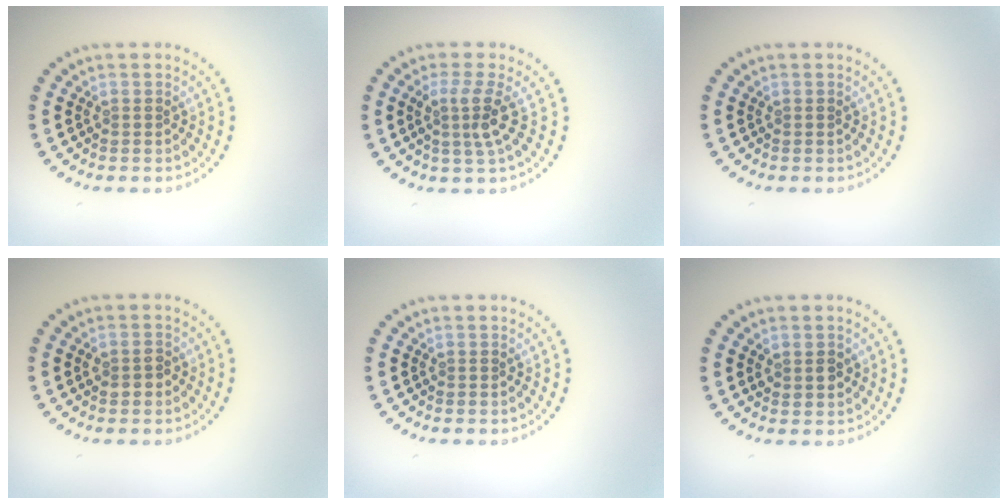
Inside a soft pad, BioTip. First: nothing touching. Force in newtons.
{"total": 2.7, "press": 2.0, "slide": 1.8}
{"total": 0.0}
{"total": 1.5, "press": 1.5, "slide": 0.1}
{"total": 0.0}
{"total": 1.4, "press": 1.4, "slide": 0.4}